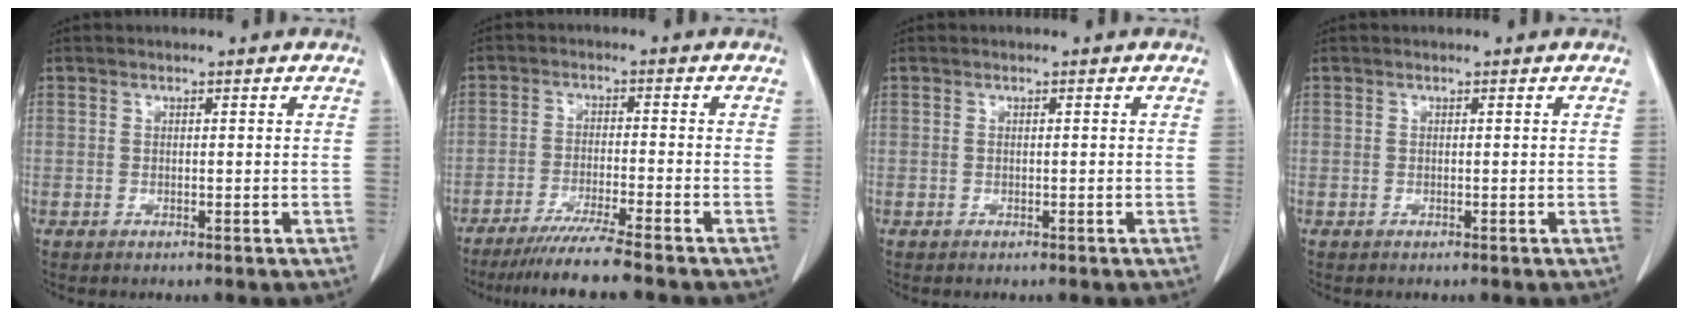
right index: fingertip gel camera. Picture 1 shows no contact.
{"total": 7.5, "force": [-6.3, -1.3, 3.9], "torque": [-0.058, -0.024, -0.104]}
{"total": 0.0}
{"total": 0.0}